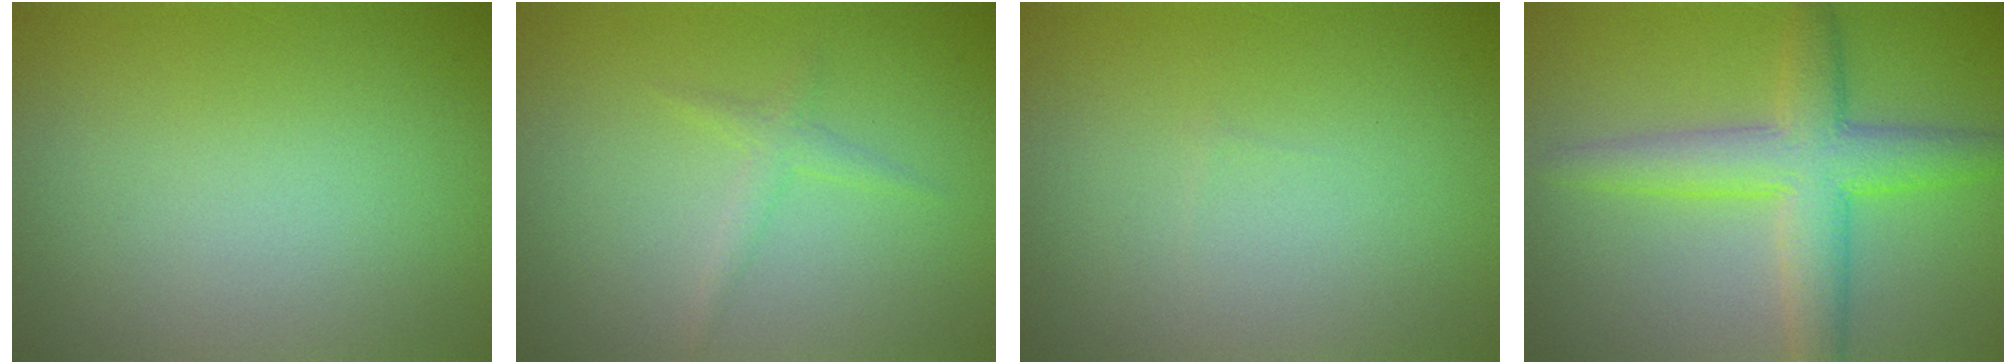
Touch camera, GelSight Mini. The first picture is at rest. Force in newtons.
{"total": 1.2, "press": 1.2, "slide": 0.0}
{"total": 0.0}
{"total": 5.8, "press": 5.8, "slide": 0.0}